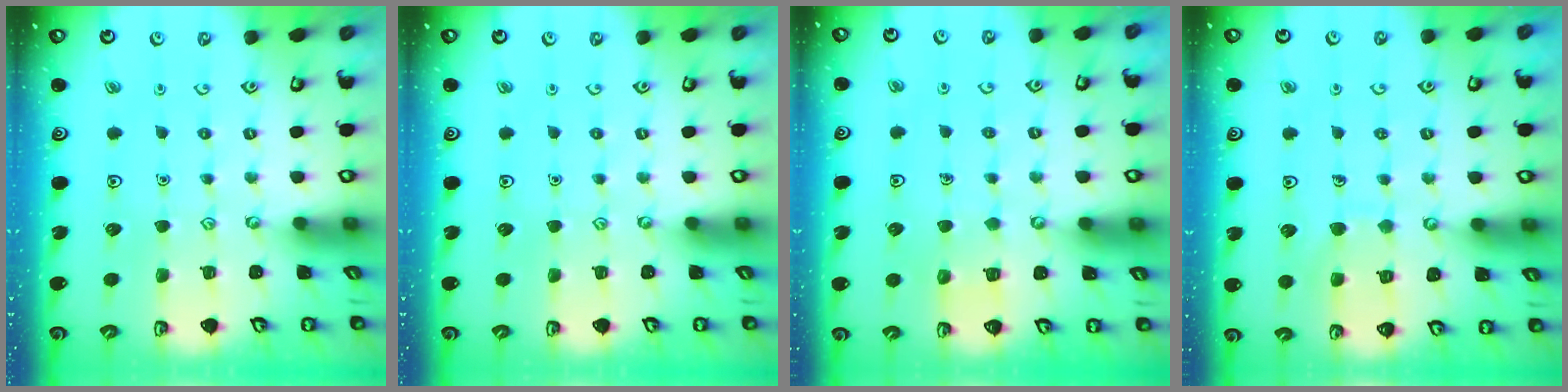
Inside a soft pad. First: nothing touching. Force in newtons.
{"total": 0.0}
{"total": 3.2, "press": 3.2, "slide": 0.1}
{"total": 7.4, "press": 7.3, "slide": 0.5}